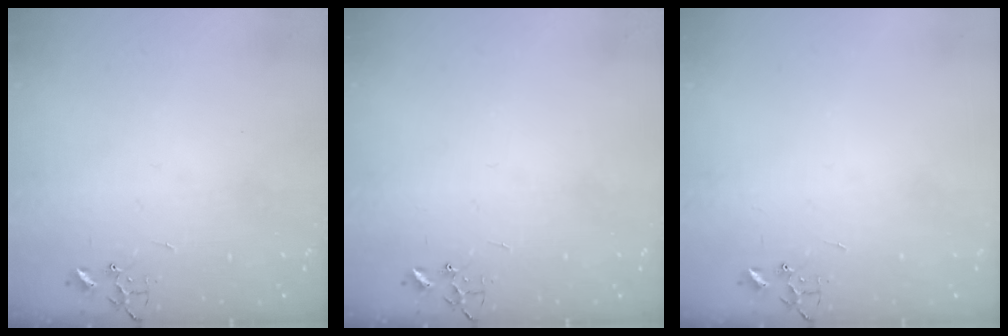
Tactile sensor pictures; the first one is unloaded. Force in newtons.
{"total": 0.0}
{"total": 0.0}